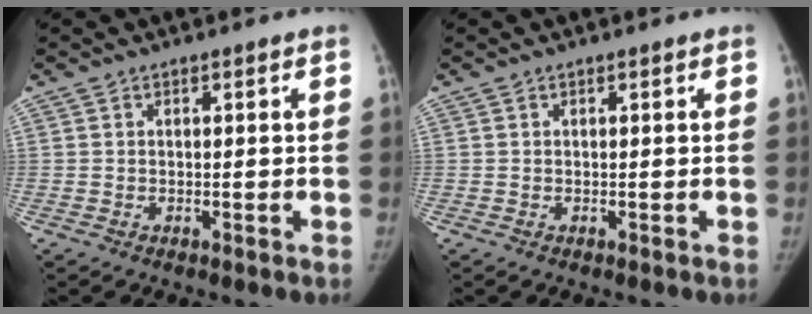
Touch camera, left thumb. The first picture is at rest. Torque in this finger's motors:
{"motor_torque": [0.03, 0.03, 0.26, -0.15, 0.02]}